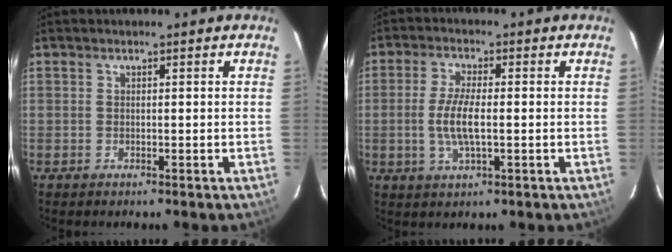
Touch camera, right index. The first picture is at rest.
{"total": 6.7, "force": [-0.7, 1.9, 6.3], "torque": [-0.127, -0.005, -0.013]}